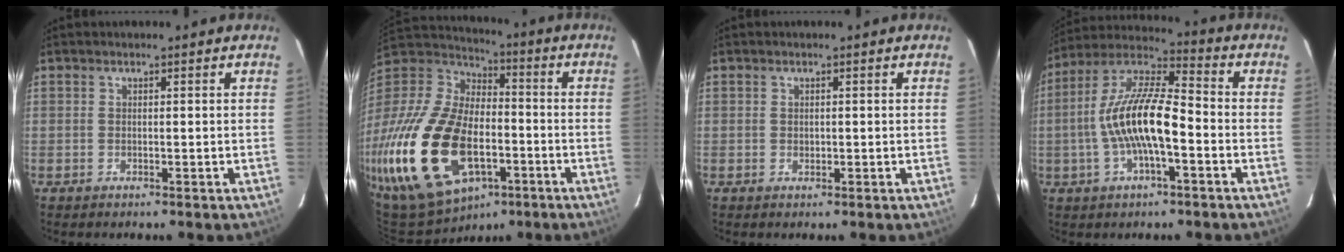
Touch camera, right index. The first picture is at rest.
{"total": 30.7, "force": [-11.7, 17.6, 22.3], "torque": [-0.481, -0.029, -0.193]}
{"total": 0.7, "force": [0.0, 0.7, 0.2], "torque": [-0.002, 0.001, 0.002]}
{"total": 14.4, "force": [-3.1, 4.1, 13.5], "torque": [-0.264, 0.008, -0.061]}